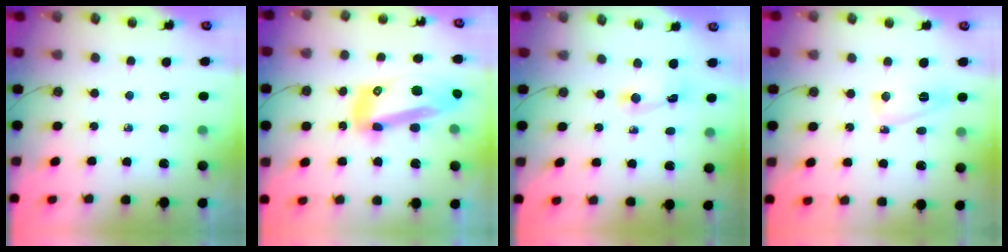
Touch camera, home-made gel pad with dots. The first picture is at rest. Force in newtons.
{"total": 16.2, "press": 16.1, "slide": 1.9}
{"total": 2.7, "press": 2.7, "slide": 0.3}
{"total": 5.5, "press": 5.5, "slide": 0.6}